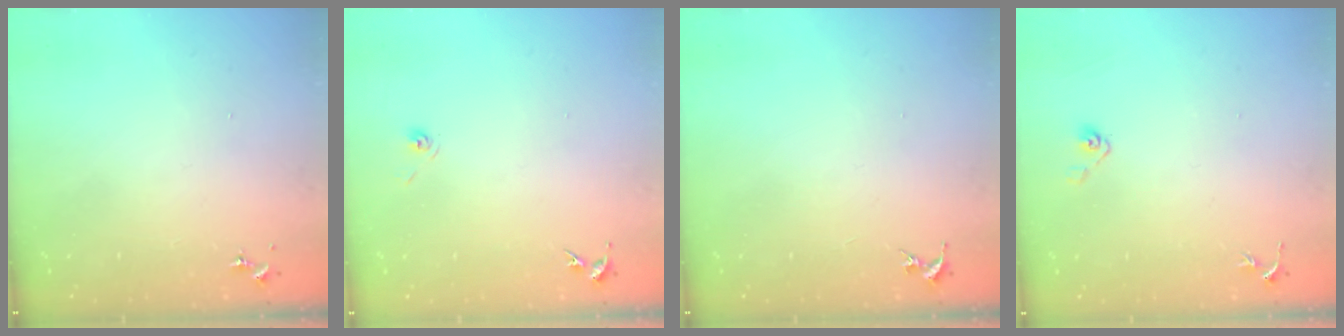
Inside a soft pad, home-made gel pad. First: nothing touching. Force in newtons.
{"total": 3.1, "press": 2.6, "slide": 1.8}
{"total": 0.0}
{"total": 3.8, "press": 3.2, "slide": 2.0}